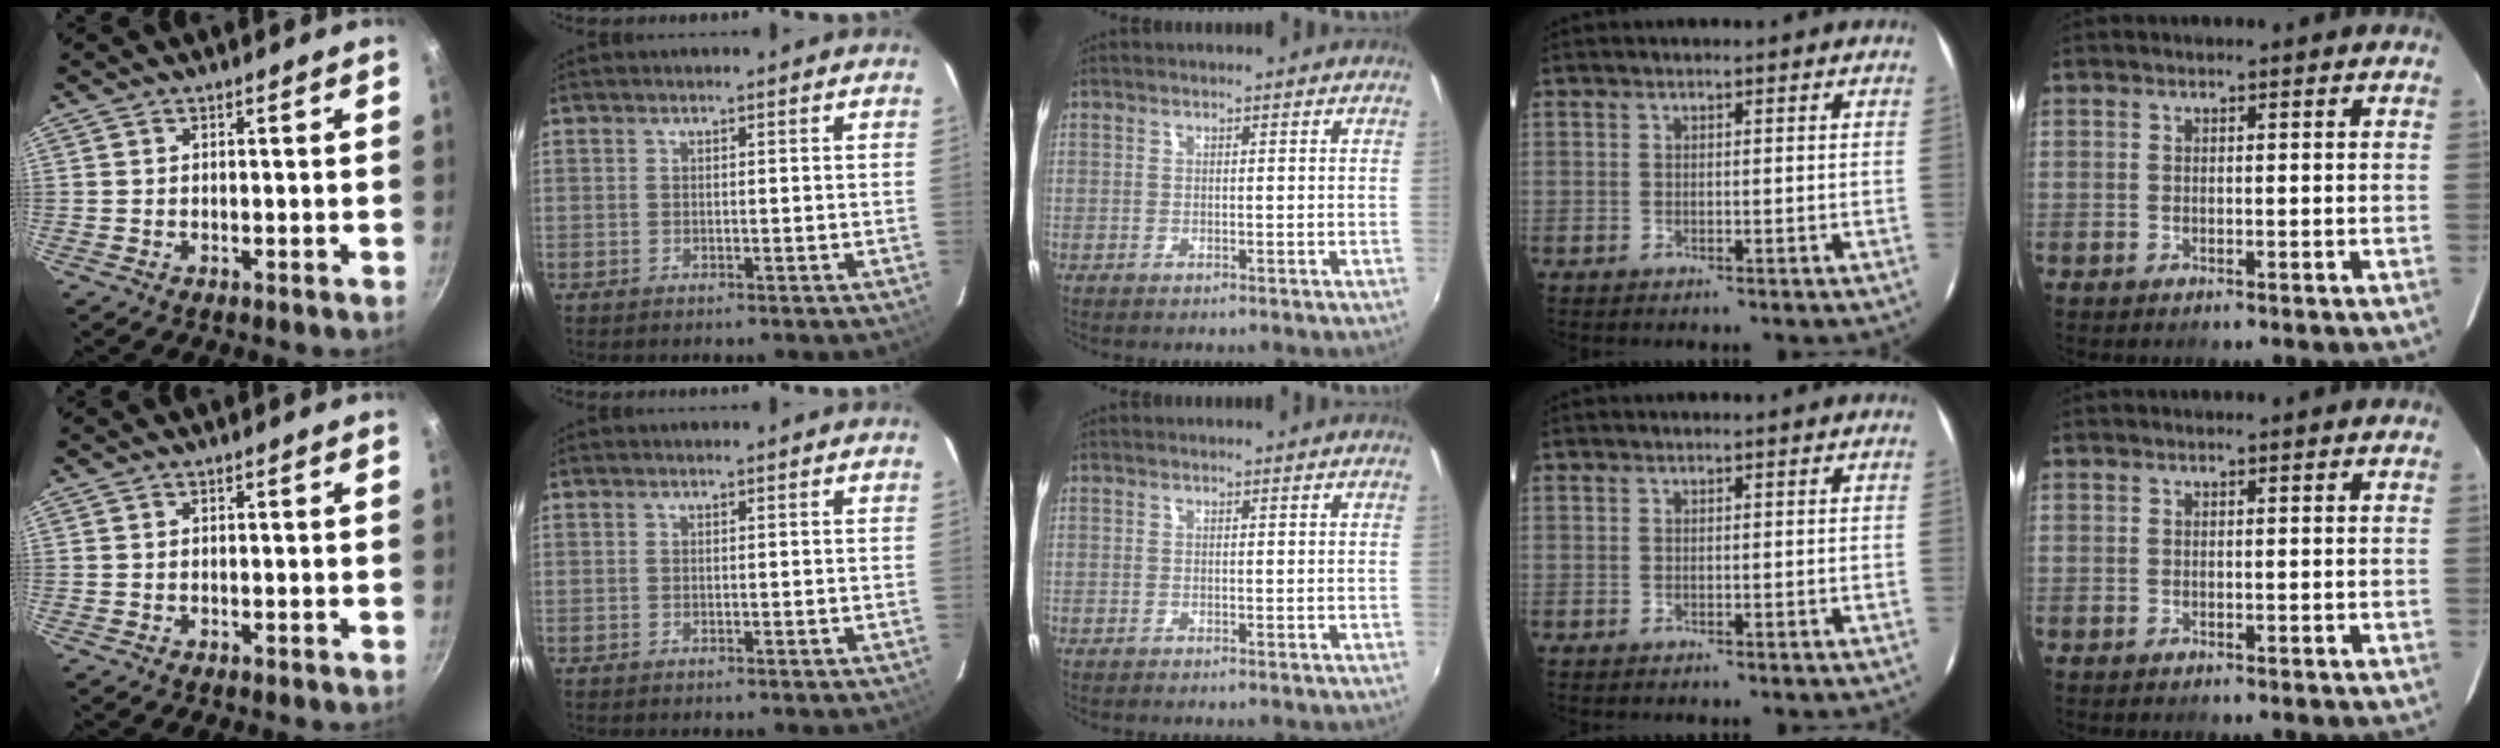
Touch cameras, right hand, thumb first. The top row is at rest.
{}